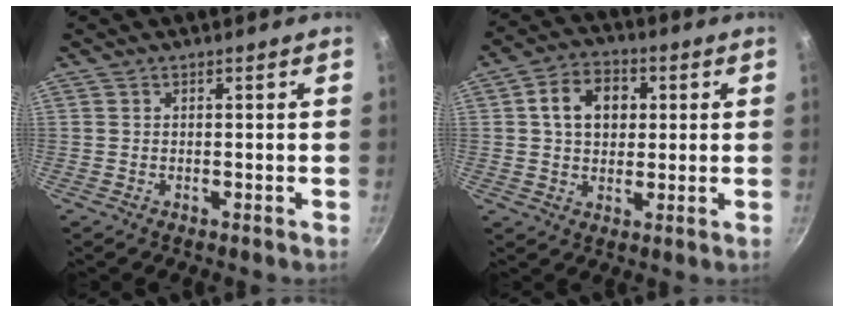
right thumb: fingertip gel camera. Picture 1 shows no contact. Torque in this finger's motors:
{"motor_torque": [-0.99, 0.90, 0.63, -0.16, 0.04]}